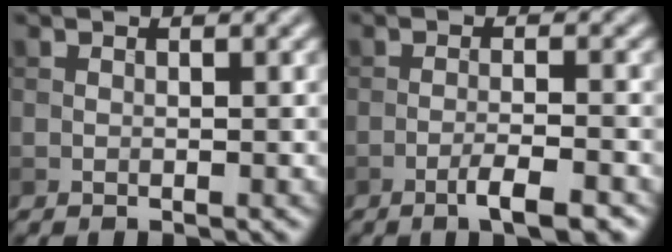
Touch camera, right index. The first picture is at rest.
{"total": 4.1, "force": [-2.4, 0.8, 3.3], "torque": [-0.051, 0.004, -0.043]}